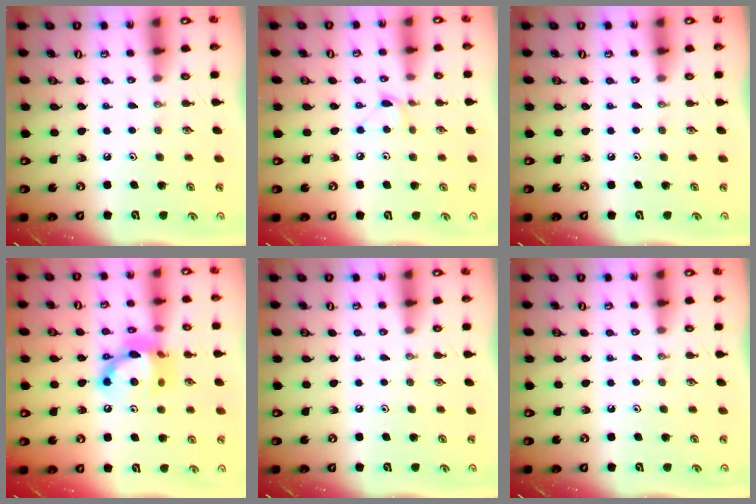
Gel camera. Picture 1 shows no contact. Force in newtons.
{"total": 4.8, "press": 4.8, "slide": 0.6}
{"total": 0.0}
{"total": 13.8, "press": 13.8, "slide": 0.9}
{"total": 0.0}
{"total": 0.0}